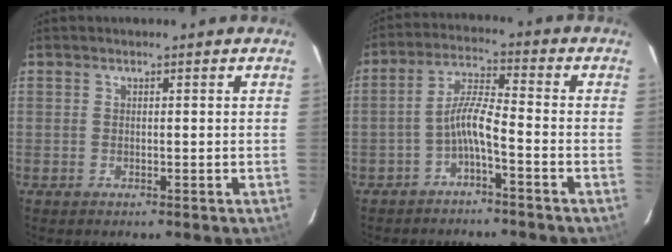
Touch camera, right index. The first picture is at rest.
{"total": 5.4, "force": [-2.9, 0.4, 4.6], "torque": [-0.106, 0.016, -0.055]}